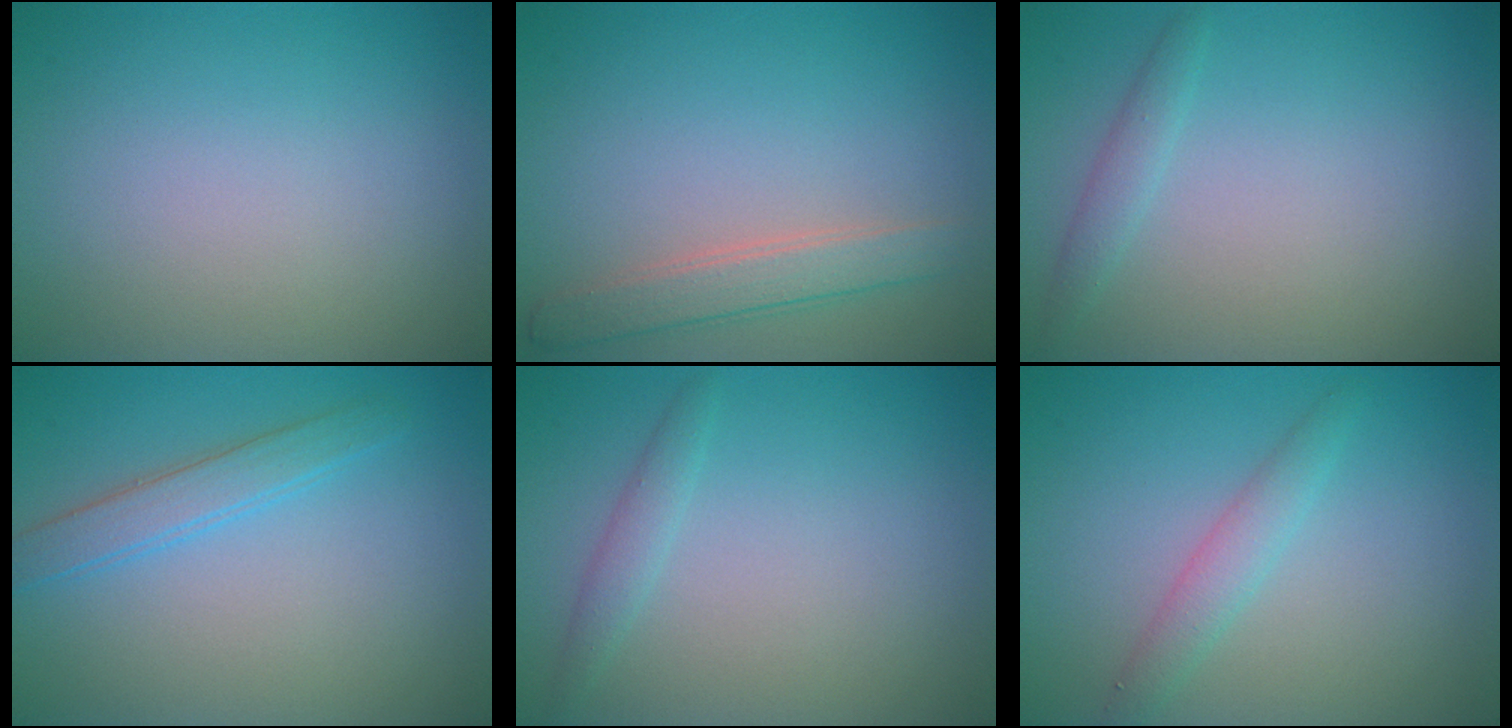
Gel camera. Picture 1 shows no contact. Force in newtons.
{"total": 2.6, "press": 2.6, "slide": 0.2}
{"total": 1.3, "press": 1.3, "slide": 0.1}
{"total": 2.4, "press": 2.4, "slide": 0.1}
{"total": 1.2, "press": 1.2, "slide": 0.0}
{"total": 2.5, "press": 2.5, "slide": 0.1}